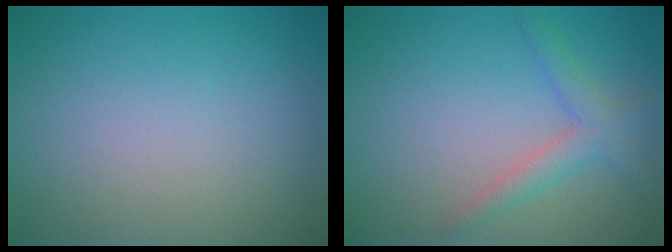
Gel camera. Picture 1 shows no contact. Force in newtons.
{"total": 2.4, "press": 2.4, "slide": 0.2}